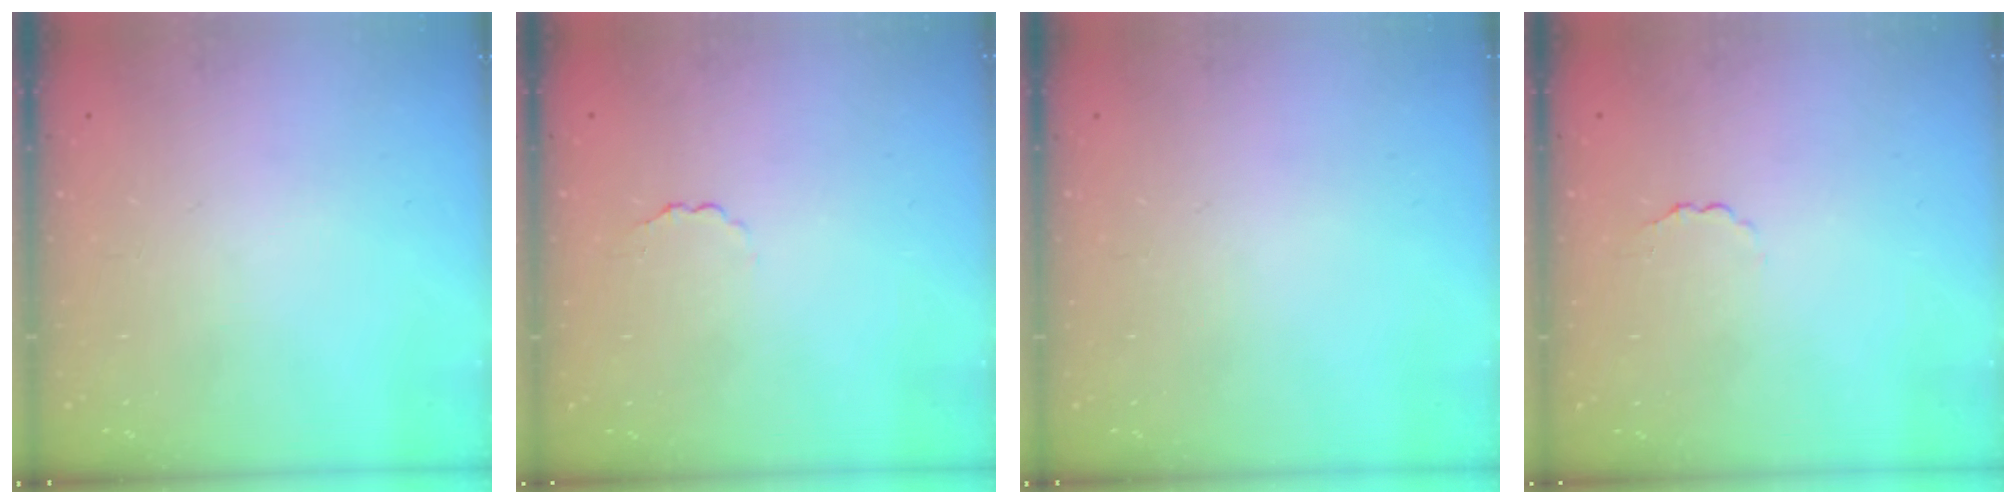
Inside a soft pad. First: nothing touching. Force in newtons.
{"total": 1.7, "press": 1.6, "slide": 0.5}
{"total": 0.0}
{"total": 1.7, "press": 1.6, "slide": 0.5}